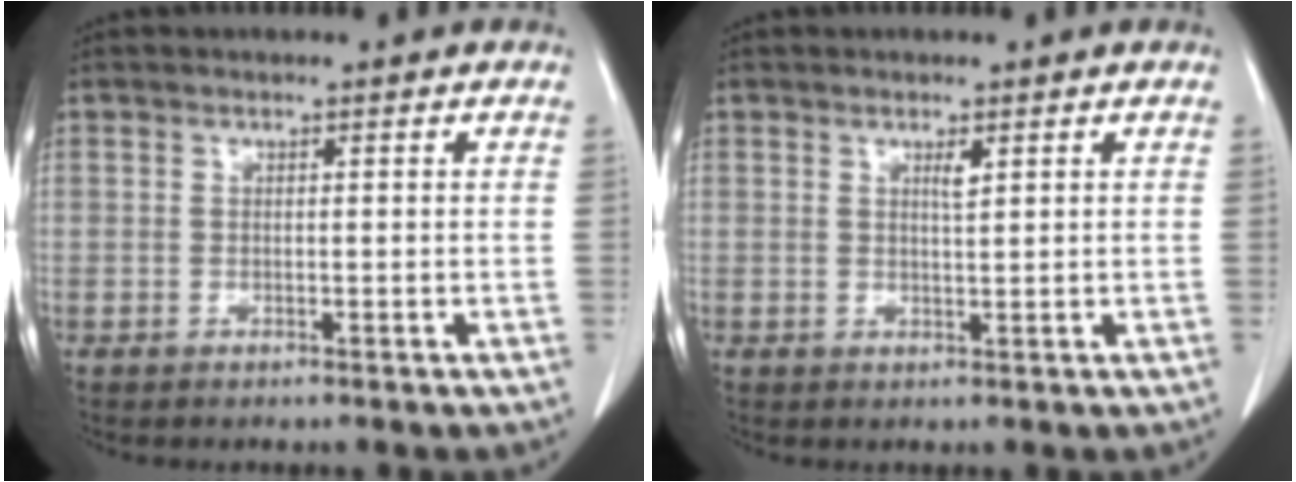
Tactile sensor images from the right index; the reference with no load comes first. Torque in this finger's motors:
{"motor_torque": [0.00, 0.00, 0.02, 0.01]}